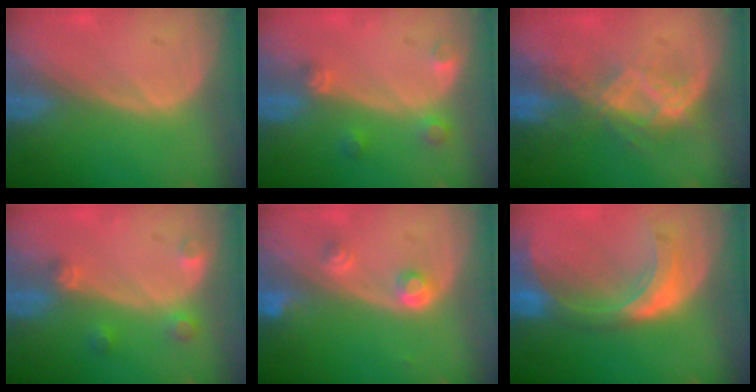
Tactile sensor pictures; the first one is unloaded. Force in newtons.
{"total": 2.7, "press": 2.7, "slide": 0.3}
{"total": 6.9, "press": 6.5, "slide": 2.2}
{"total": 2.7, "press": 2.7, "slide": 0.3}
{"total": 2.9, "press": 2.9, "slide": 0.5}
{"total": 8.0, "press": 7.1, "slide": 3.8}